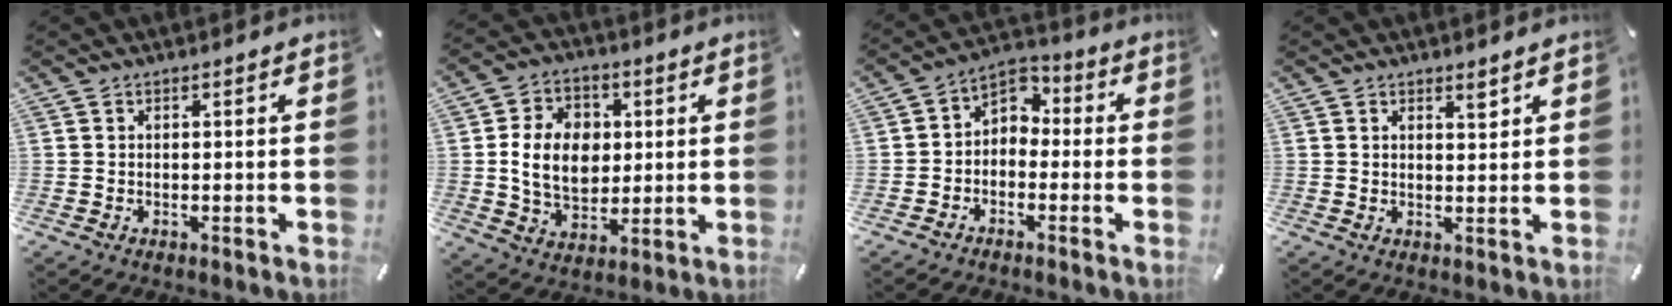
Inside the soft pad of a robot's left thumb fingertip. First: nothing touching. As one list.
[{"total": 11.9, "force": [1.0, 9.3, 7.3], "torque": [-0.145, 0.014, 0.019]}, {"total": 4.5, "force": [-1.7, 4.0, 1.3], "torque": [-0.024, 0.012, -0.035]}, {"total": 2.4, "force": [1.8, 0.6, 1.6], "torque": [-0.016, -0.008, 0.028]}]